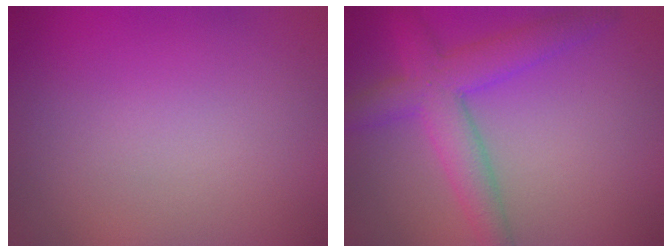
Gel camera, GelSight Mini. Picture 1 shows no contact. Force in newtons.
{"total": 5.1, "press": 5.1, "slide": 0.2}